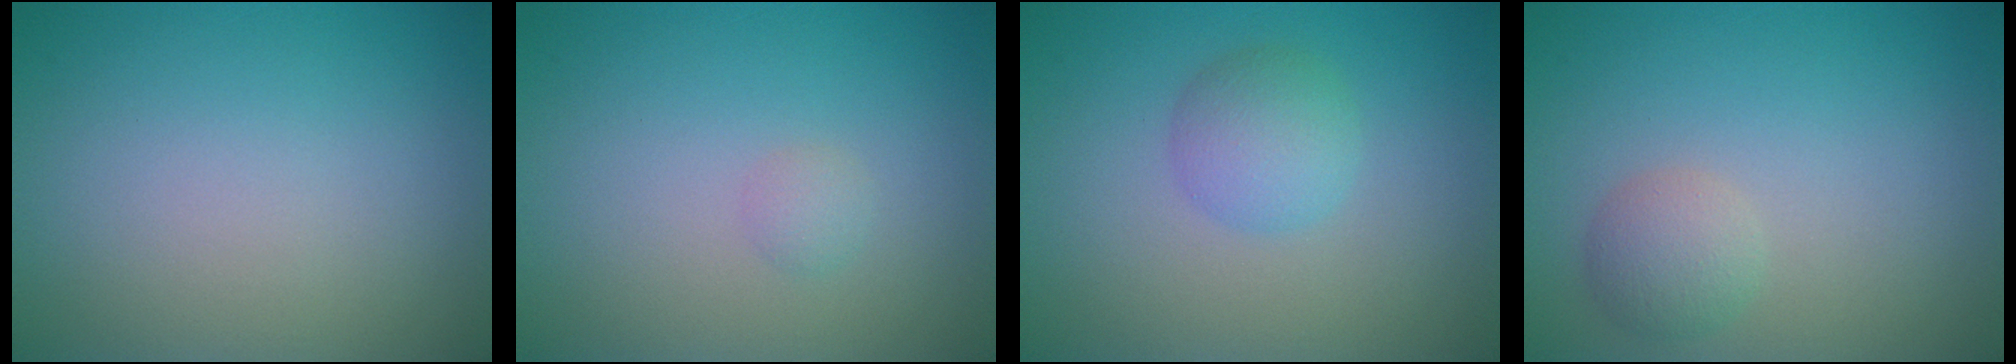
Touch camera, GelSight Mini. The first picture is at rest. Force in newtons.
{"total": 0.7, "press": 0.7, "slide": 0.0}
{"total": 2.7, "press": 2.7, "slide": 0.0}
{"total": 2.0, "press": 2.0, "slide": 0.1}